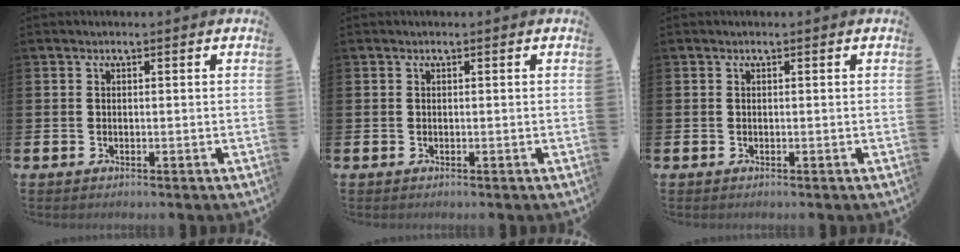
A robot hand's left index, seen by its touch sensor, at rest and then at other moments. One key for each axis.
{"total": 0.0}
{"total": 0.0}